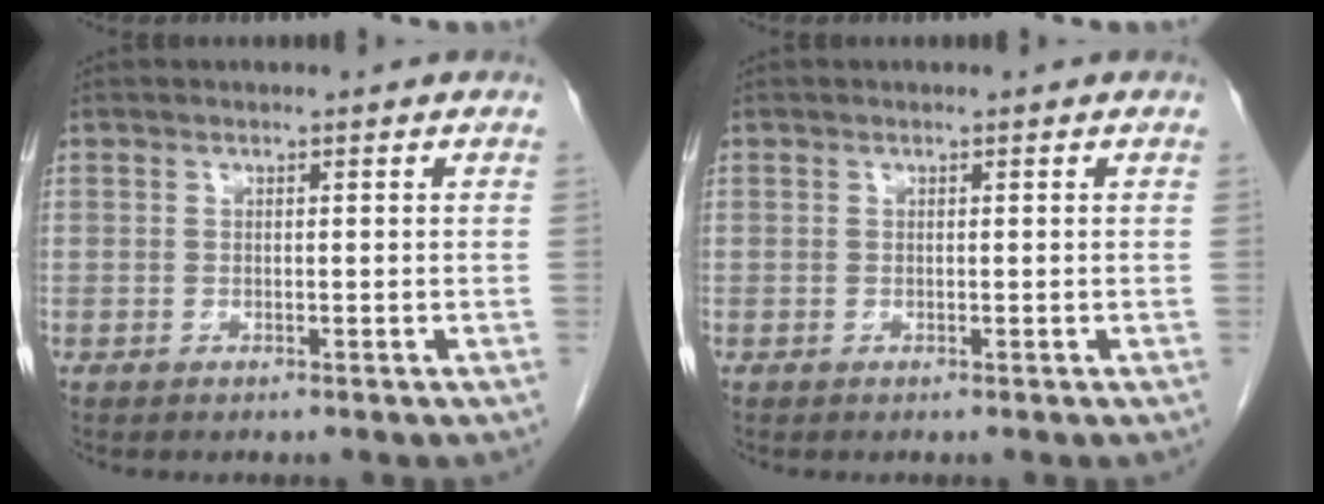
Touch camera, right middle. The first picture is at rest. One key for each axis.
{"total": 0.0}